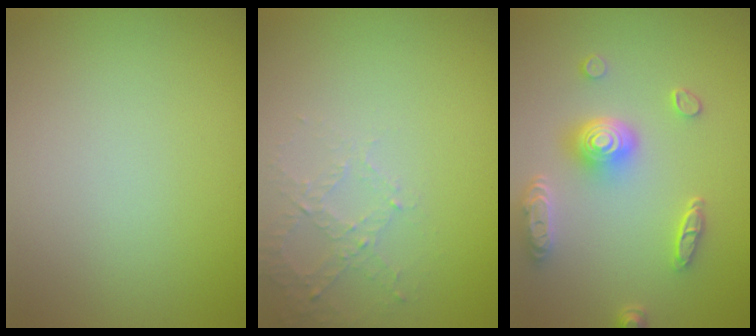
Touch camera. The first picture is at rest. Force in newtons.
{"total": 2.2, "press": 2.1, "slide": 0.6}
{"total": 4.9, "press": 4.0, "slide": 3.0}